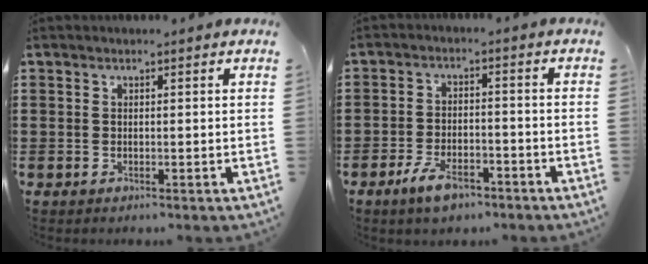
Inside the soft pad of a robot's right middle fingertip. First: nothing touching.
{"total": 5.5, "force": [-3.8, 2.1, 3.3], "torque": [-0.071, 0.005, -0.075]}